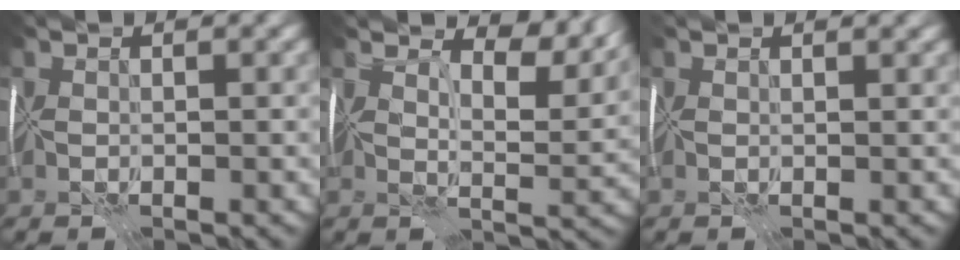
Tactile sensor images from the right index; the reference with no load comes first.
{"total": 7.2, "force": [5.7, 2.0, 3.8], "torque": [-0.066, 0.002, 0.079]}
{"total": 1.7, "force": [1.3, 0.5, 0.9], "torque": [-0.004, 0.004, 0.013]}